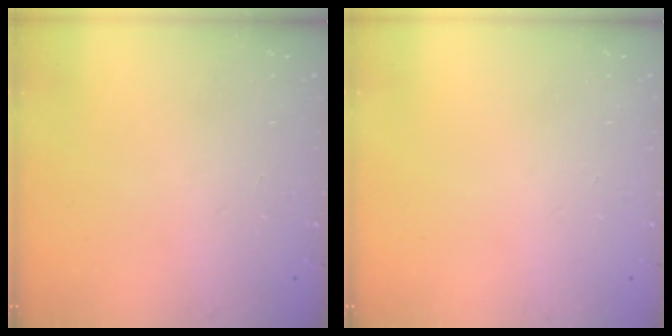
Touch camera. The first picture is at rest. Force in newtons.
{"total": 0.0}